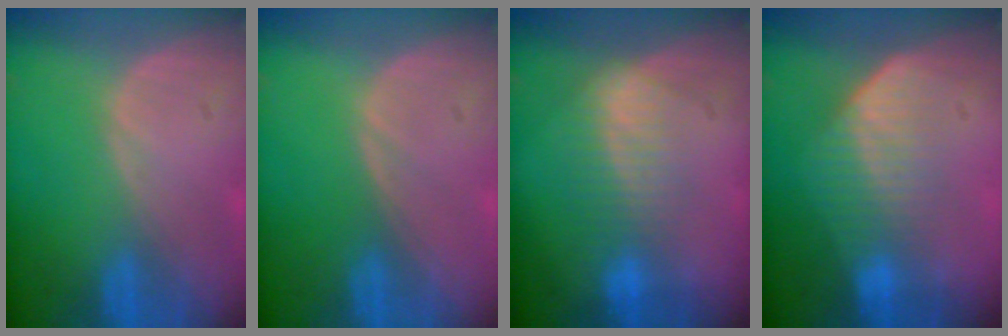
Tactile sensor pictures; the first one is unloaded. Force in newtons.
{"total": 0.0}
{"total": 7.2, "press": 6.2, "slide": 3.8}
{"total": 7.2, "press": 6.1, "slide": 3.8}